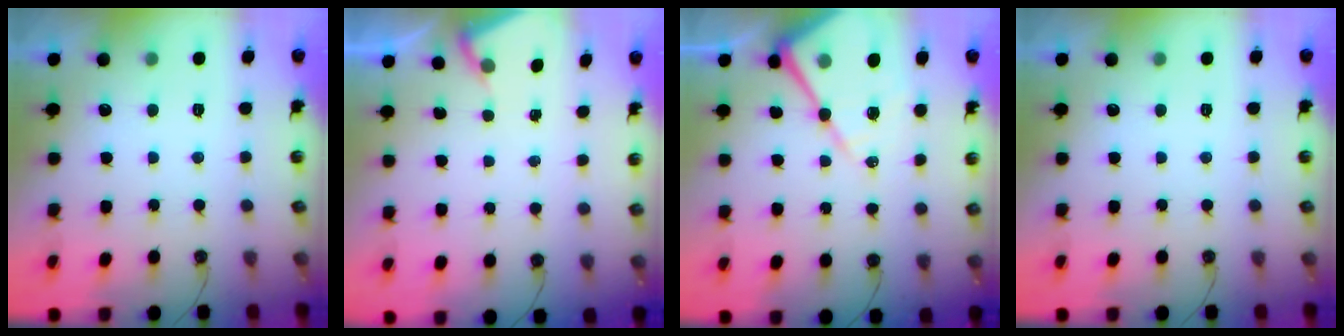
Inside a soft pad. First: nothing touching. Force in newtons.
{"total": 2.2, "press": 2.1, "slide": 0.3}
{"total": 15.5, "press": 15.4, "slide": 1.5}
{"total": 0.0}